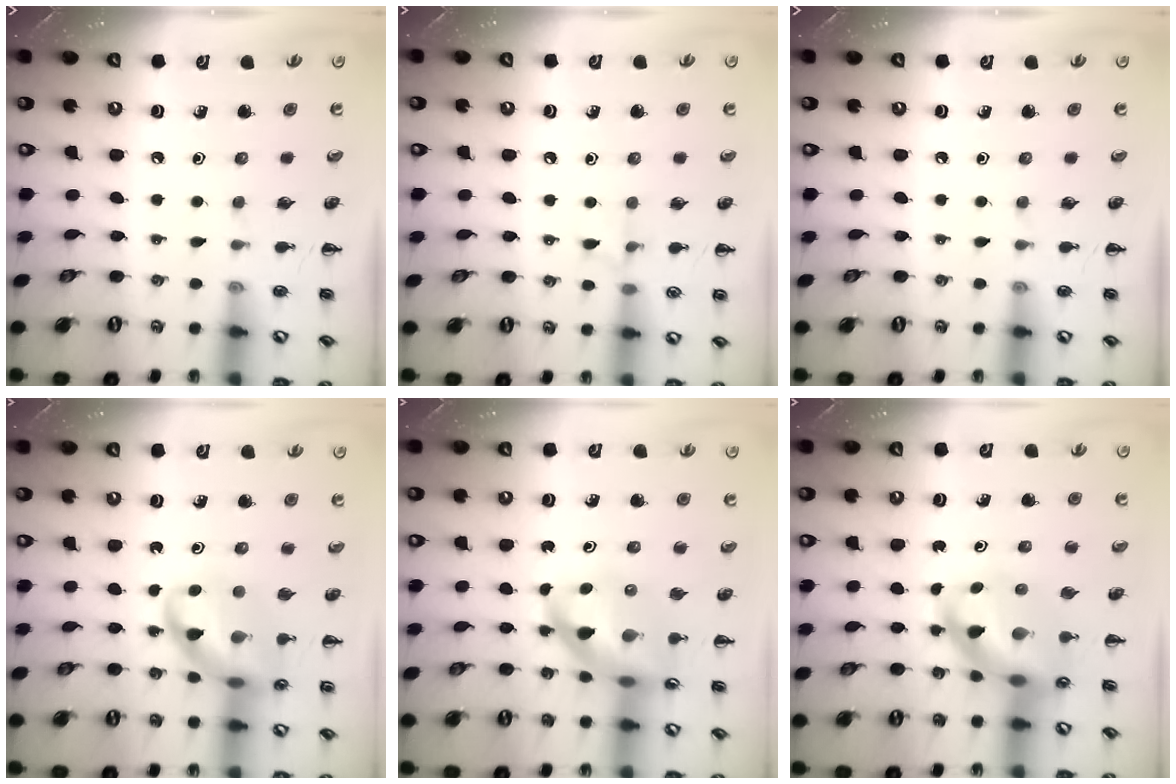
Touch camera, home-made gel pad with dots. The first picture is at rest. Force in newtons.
{"total": 4.5, "press": 4.3, "slide": 1.6}
{"total": 0.0}
{"total": 13.8, "press": 13.6, "slide": 2.7}
{"total": 12.7, "press": 12.3, "slide": 3.3}
{"total": 11.4, "press": 11.0, "slide": 3.2}